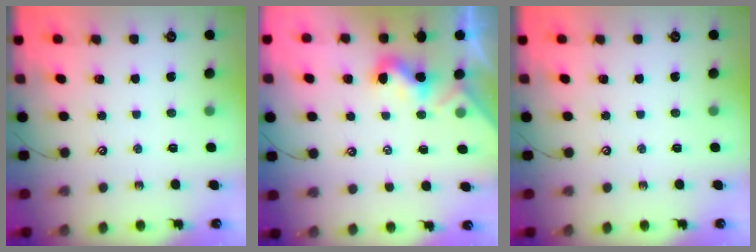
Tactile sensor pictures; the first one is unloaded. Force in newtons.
{"total": 0.0}
{"total": 0.0}